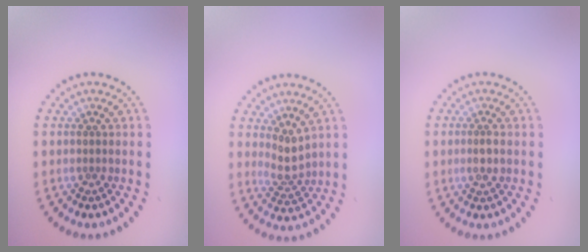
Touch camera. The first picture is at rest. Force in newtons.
{"total": 2.2, "press": 1.6, "slide": 1.6}
{"total": 1.3, "press": 1.2, "slide": 0.6}